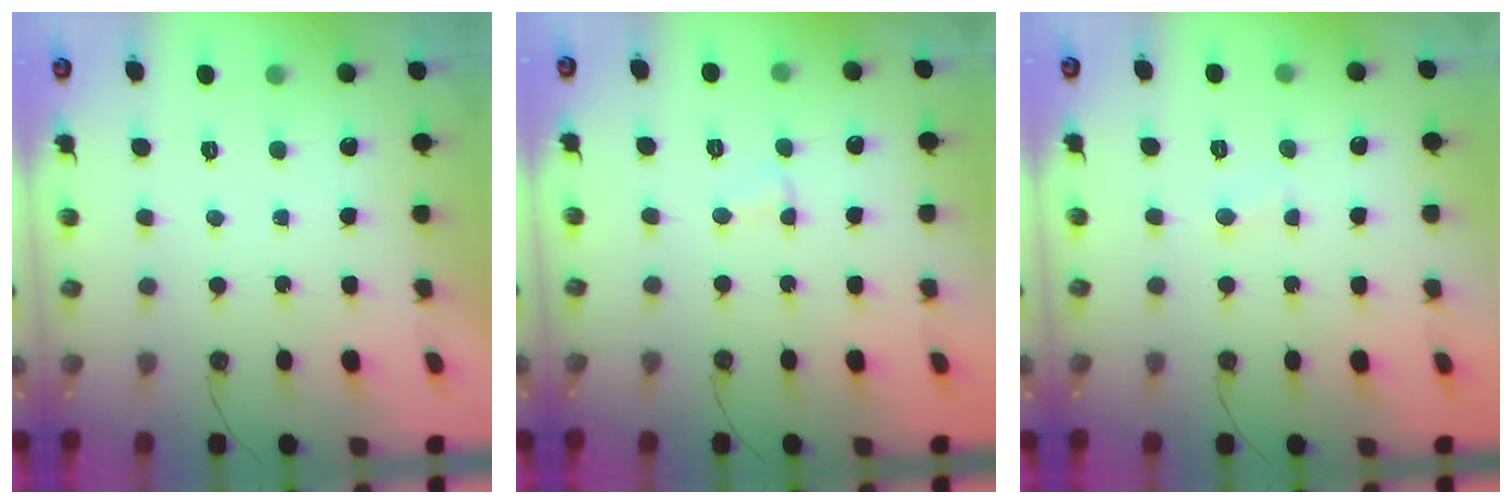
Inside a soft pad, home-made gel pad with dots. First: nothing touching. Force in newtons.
{"total": 3.7, "press": 1.6, "slide": 3.3}
{"total": 1.7, "press": 1.6, "slide": 0.6}